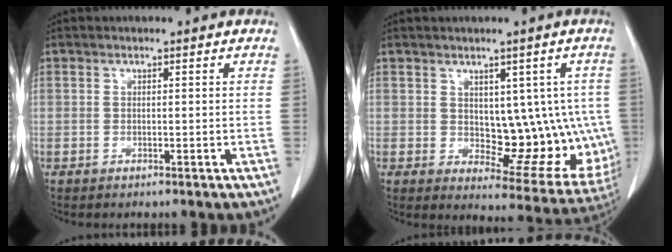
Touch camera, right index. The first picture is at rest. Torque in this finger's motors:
{"motor_torque": [0.07, 0.22, 0.03, 0.02]}